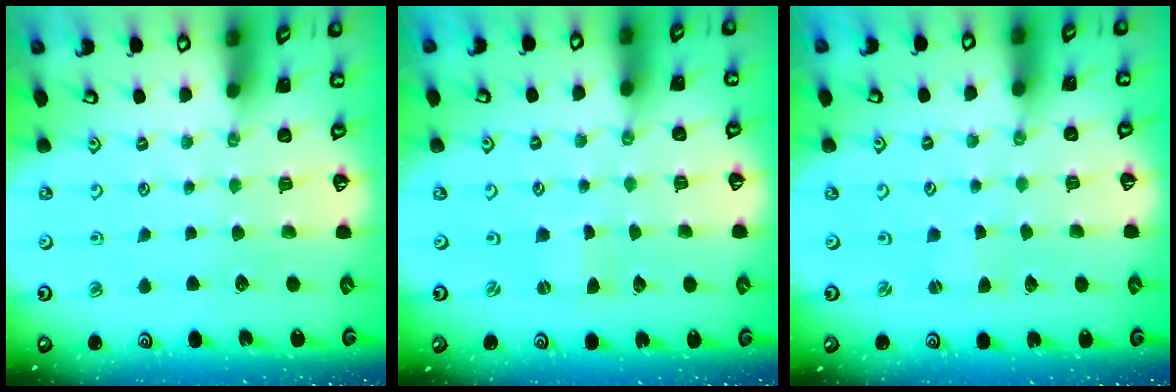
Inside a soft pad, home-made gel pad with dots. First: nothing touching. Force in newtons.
{"total": 0.0}
{"total": 0.0}